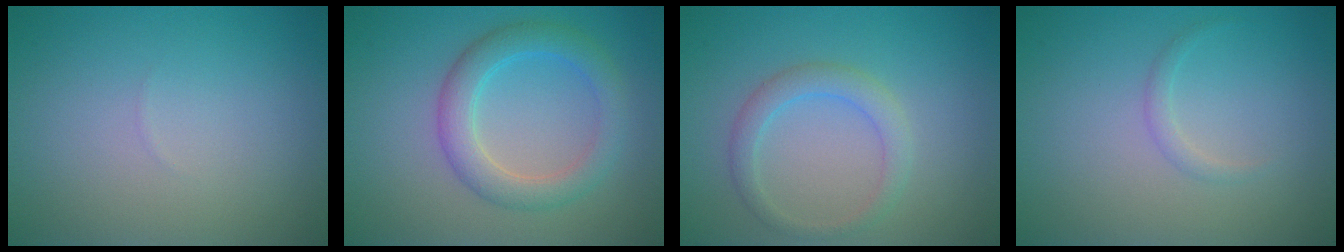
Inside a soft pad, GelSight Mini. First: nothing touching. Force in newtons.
{"total": 3.9, "press": 3.9, "slide": 0.1}
{"total": 2.4, "press": 2.4, "slide": 0.1}
{"total": 0.9, "press": 0.9, "slide": 0.0}